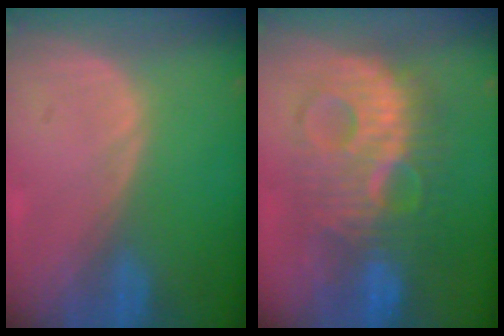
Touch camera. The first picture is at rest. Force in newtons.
{"total": 10.9, "press": 10.9, "slide": 0.5}